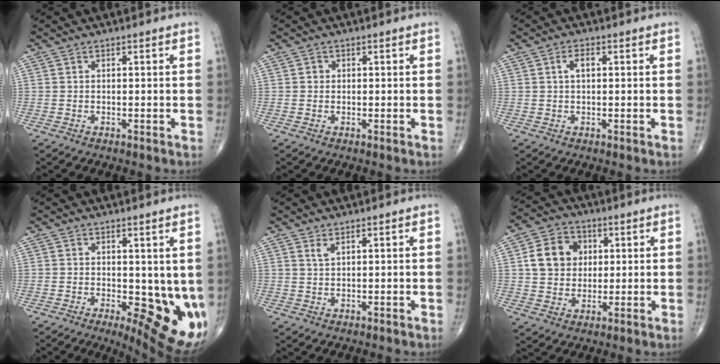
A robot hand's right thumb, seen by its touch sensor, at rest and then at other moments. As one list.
[{"total": 0.9, "force": [0.1, 0.9, 0.2], "torque": [0.001, 0.002, 0.000]}, {"total": 2.5, "force": [0.5, 1.2, 2.1], "torque": [-0.037, 0.008, 0.009]}, {"total": 13.5, "force": [-1.7, 5.4, 12.2], "torque": [-0.147, -0.026, -0.011]}, {"total": 1.3, "force": [0.9, 0.4, 0.9], "torque": [-0.019, 0.000, 0.021]}, {"total": 10.0, "force": [2.0, 8.3, 5.2], "torque": [-0.063, 0.001, 0.030]}]